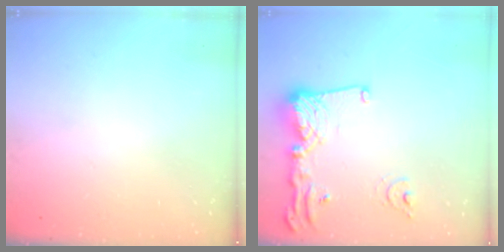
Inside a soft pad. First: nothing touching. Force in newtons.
{"total": 15.0, "press": 14.9, "slide": 1.6}